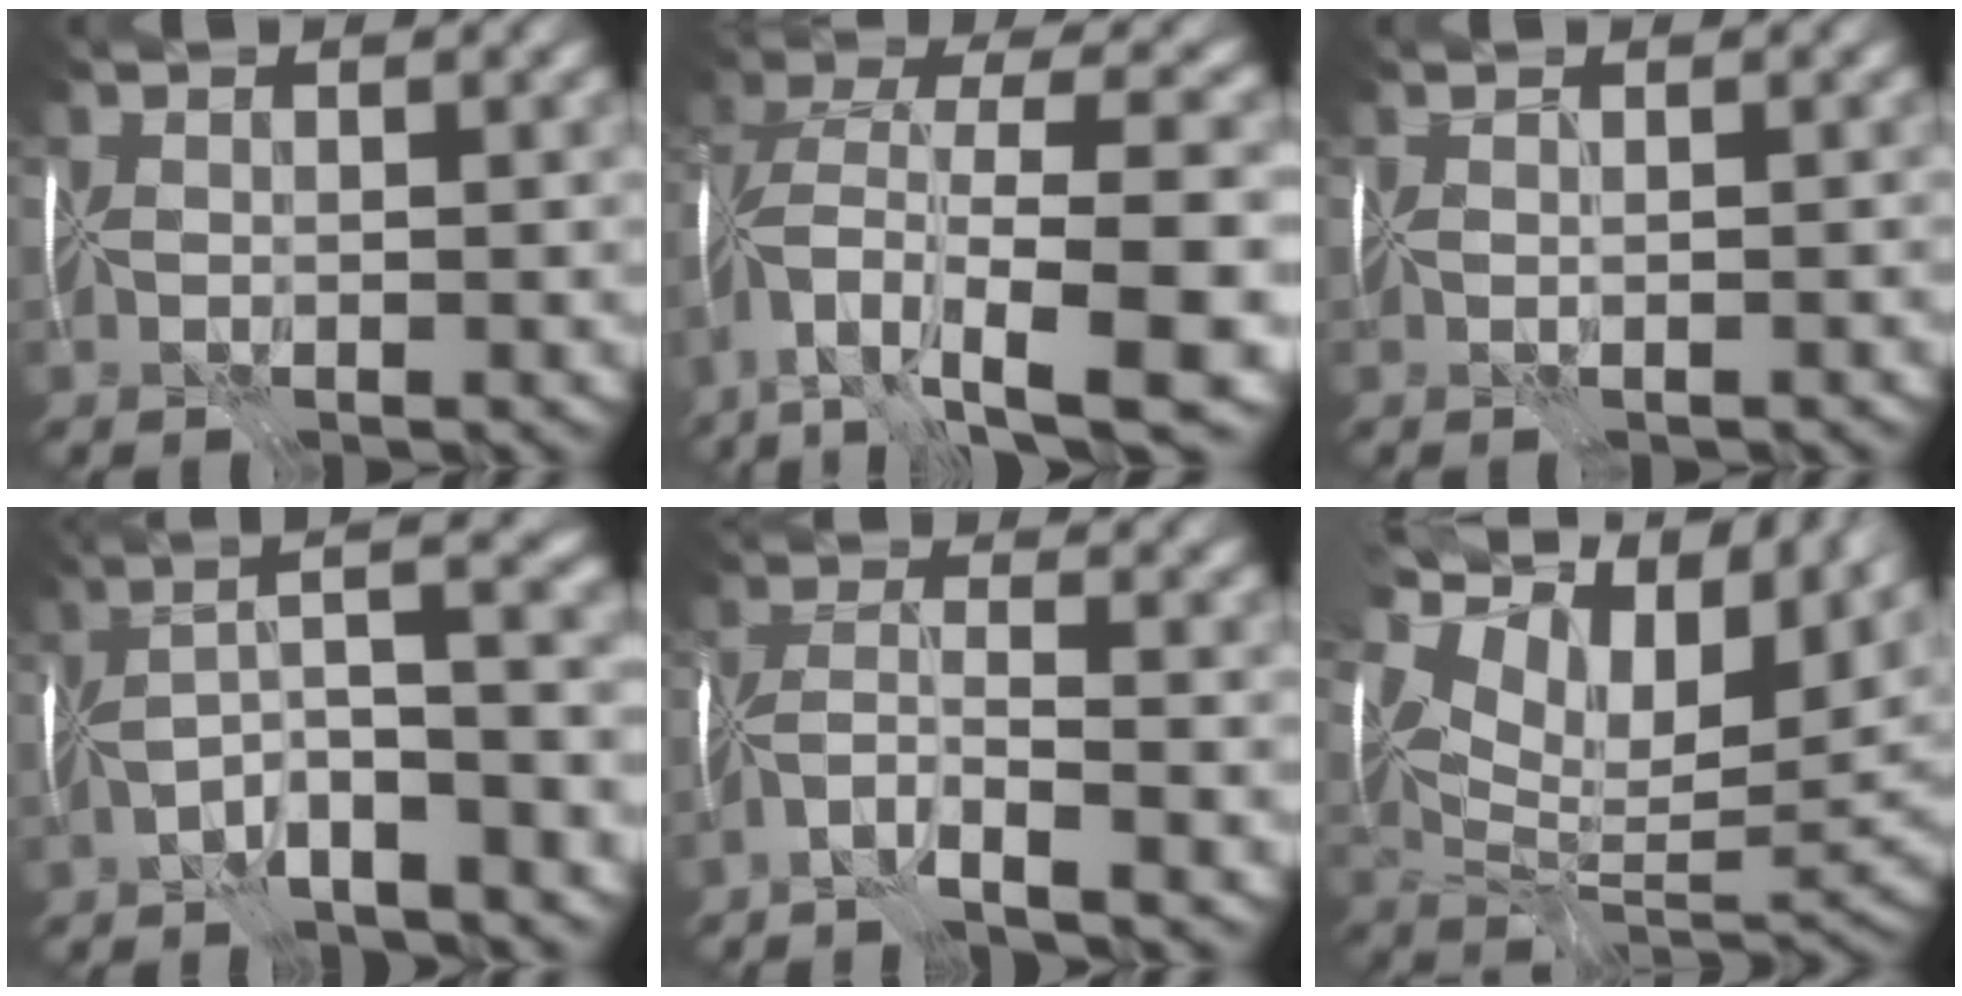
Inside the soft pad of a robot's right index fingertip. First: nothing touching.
{"total": 11.9, "force": [-5.8, 3.9, 9.6], "torque": [-0.201, -0.005, -0.081]}
{"total": 1.2, "force": [-0.2, -0.9, -0.7], "torque": [0.008, -0.011, 0.001]}
{"total": 5.9, "force": [-2.7, 0.2, 5.2], "torque": [-0.077, 0.024, -0.057]}
{"total": 3.3, "force": [-2.8, -0.8, 1.5], "torque": [-0.041, -0.003, -0.061]}
{"total": 13.4, "force": [6.9, 6.7, 9.3], "torque": [-0.190, 0.015, 0.146]}